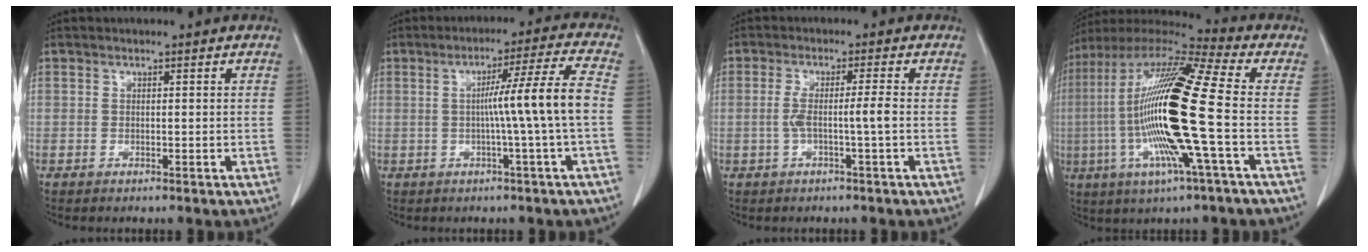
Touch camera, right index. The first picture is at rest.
{"total": 8.8, "force": [-0.8, -2.2, 8.5], "torque": [-0.132, 0.011, -0.006]}
{"total": 3.9, "force": [-0.8, -0.5, 3.8], "torque": [-0.076, 0.008, -0.009]}
{"total": 21.7, "force": [-2.8, 0.7, 21.5], "torque": [-0.443, -0.011, -0.069]}